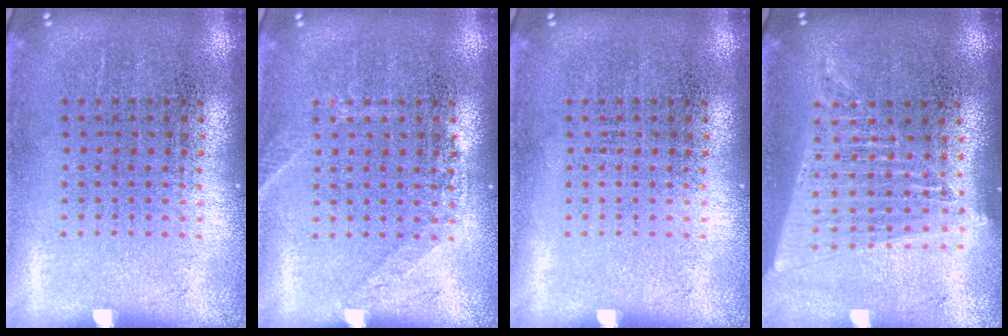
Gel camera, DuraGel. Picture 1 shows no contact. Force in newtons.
{"total": 1.1, "press": 1.1, "slide": 0.2}
{"total": 0.0}
{"total": 1.7, "press": 1.6, "slide": 0.7}